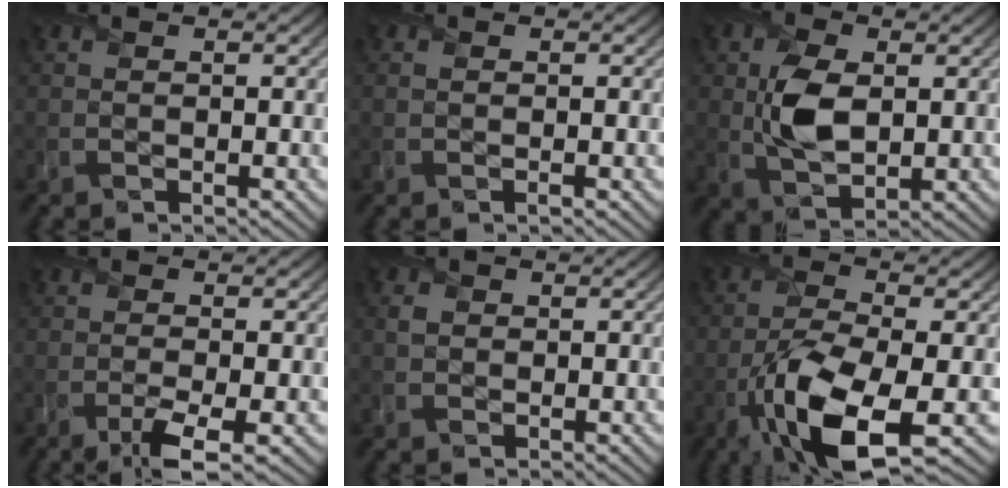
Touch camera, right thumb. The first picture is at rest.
{"total": 0.0}
{"total": 5.9, "force": [1.0, 3.7, 4.5], "torque": [-0.096, -0.002, 0.021]}
{"total": 3.3, "force": [-1.8, 0.5, 2.7], "torque": [-0.051, -0.006, -0.039]}
{"total": 1.1, "force": [0.3, 1.1, 0.3], "torque": [-0.007, 0.001, 0.002]}
{"total": 11.5, "force": [-5.2, 3.8, 9.5], "torque": [-0.184, -0.016, -0.100]}